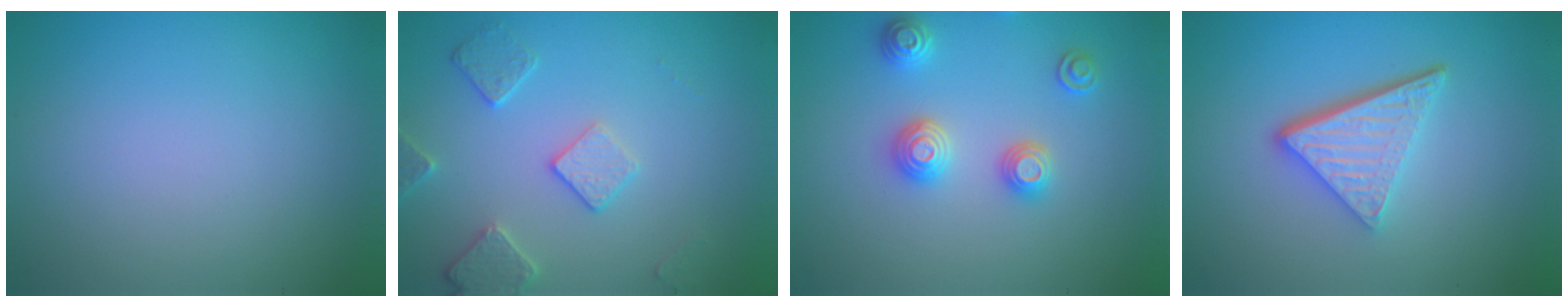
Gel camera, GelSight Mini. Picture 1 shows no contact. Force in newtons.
{"total": 2.9, "press": 2.9, "slide": 0.1}
{"total": 2.9, "press": 2.9, "slide": 0.2}
{"total": 4.9, "press": 3.4, "slide": 3.6}